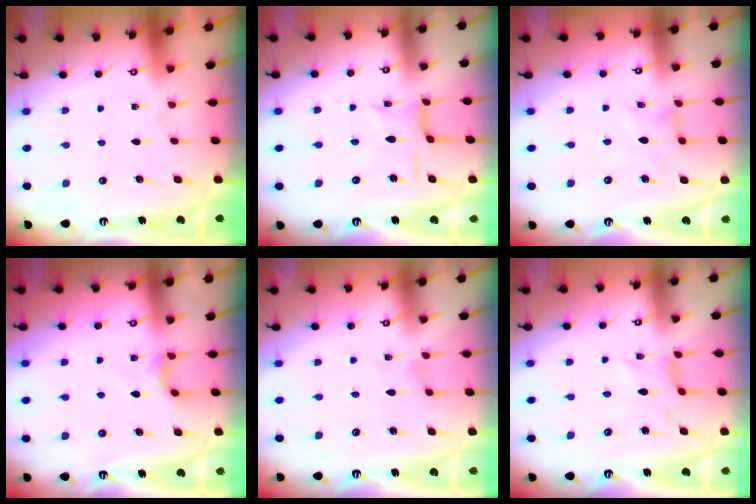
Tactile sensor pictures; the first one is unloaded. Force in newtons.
{"total": 4.7, "press": 4.7, "slide": 0.1}
{"total": 0.7, "press": 0.7, "slide": 0.3}
{"total": 2.5, "press": 2.5, "slide": 0.4}
{"total": 0.0}
{"total": 0.0}